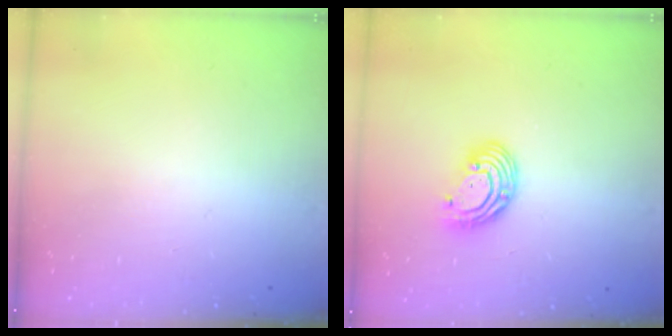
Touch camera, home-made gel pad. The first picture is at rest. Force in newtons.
{"total": 9.3, "press": 9.3, "slide": 1.0}